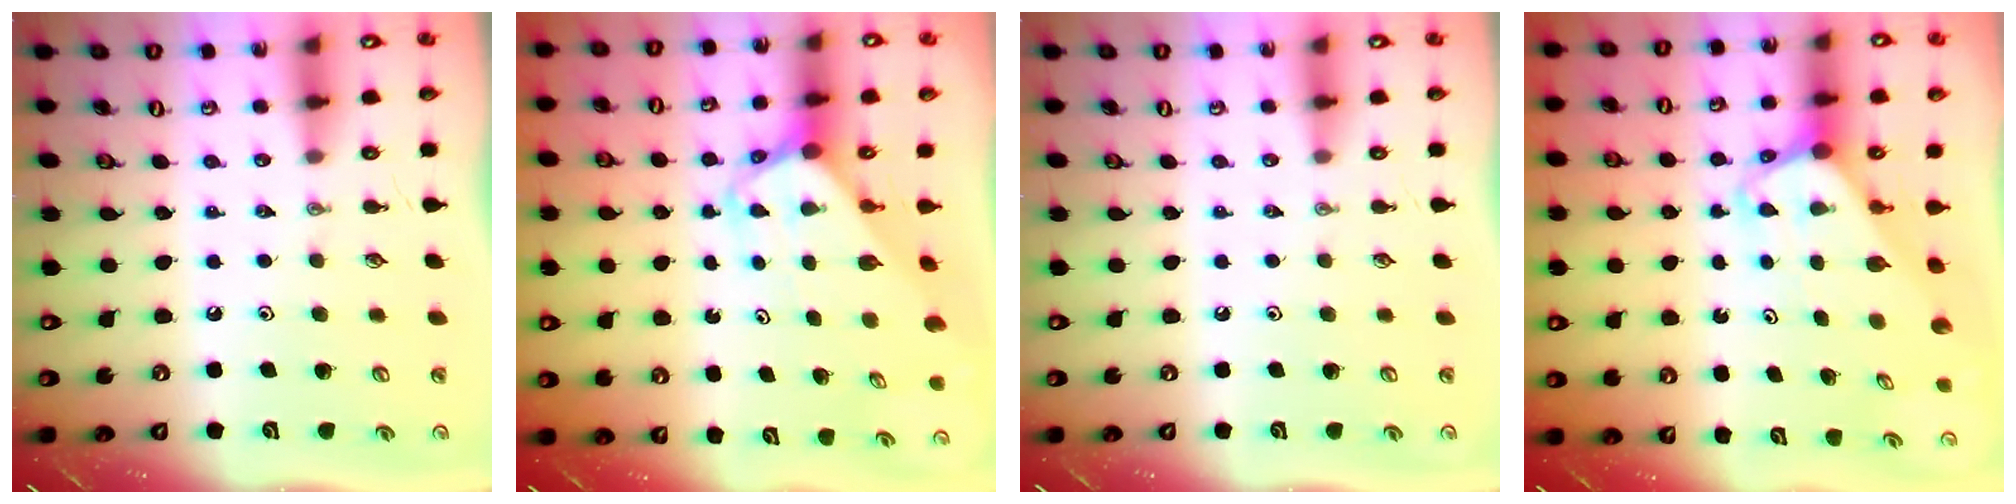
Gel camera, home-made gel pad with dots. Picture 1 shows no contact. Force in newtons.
{"total": 2.7, "press": 2.7, "slide": 0.1}
{"total": 0.0}
{"total": 2.5, "press": 2.5, "slide": 0.1}